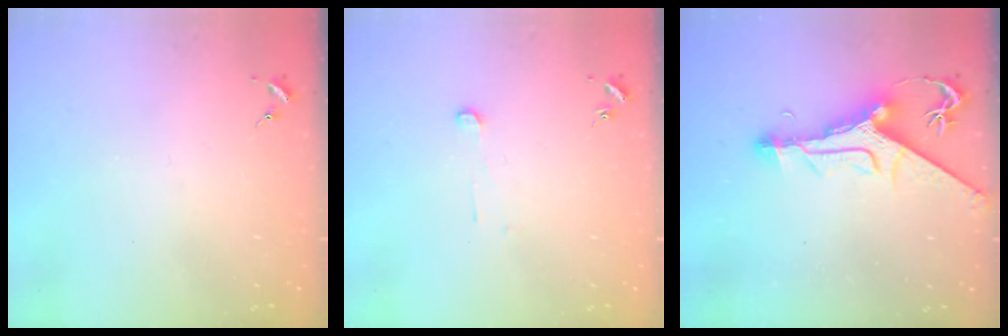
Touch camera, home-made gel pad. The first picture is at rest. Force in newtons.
{"total": 3.3, "press": 3.3, "slide": 0.3}
{"total": 12.3, "press": 12.2, "slide": 1.7}